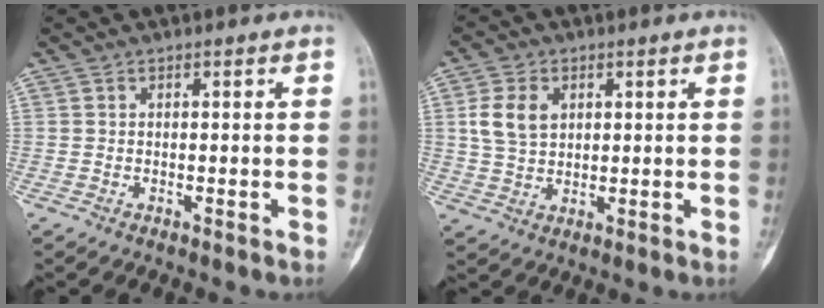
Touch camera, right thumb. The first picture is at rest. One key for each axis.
{"total": 7.0, "fx": 1.9, "fy": 5.0, "fz": 4.5, "tx": -0.078, "ty": -0.003, "tz": 0.040}